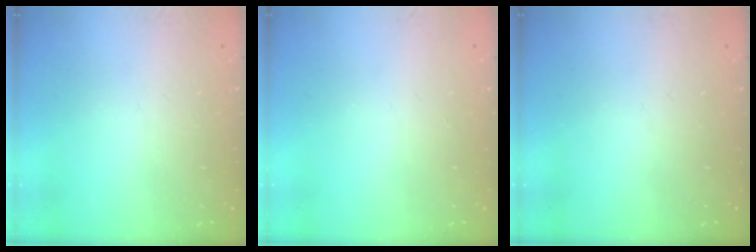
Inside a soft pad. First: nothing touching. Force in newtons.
{"total": 0.0}
{"total": 0.0}